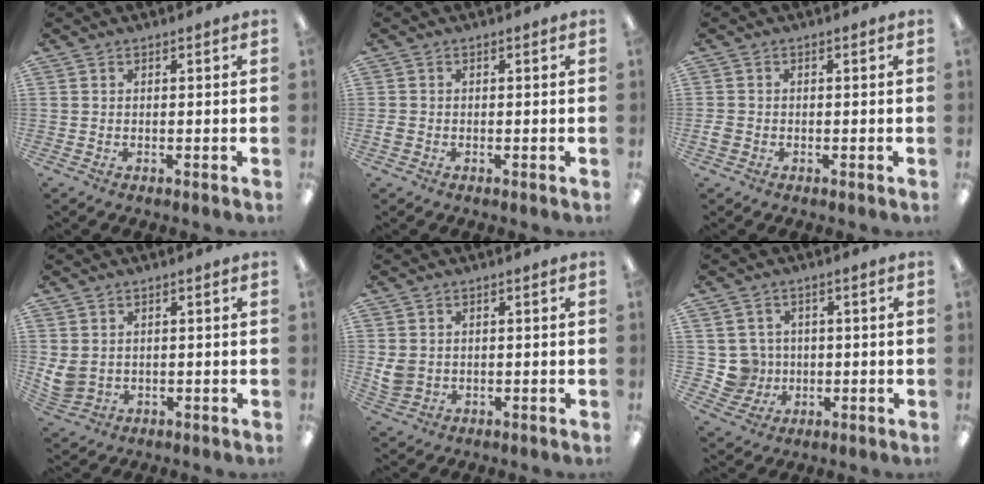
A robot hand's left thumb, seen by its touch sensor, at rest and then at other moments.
{"total": 1.4, "force": [-0.4, 1.2, 0.7], "torque": [-0.011, 0.003, -0.007]}
{"total": 2.0, "force": [-0.5, 1.7, 0.9], "torque": [-0.014, 0.004, -0.010]}
{"total": 4.4, "force": [1.4, 3.6, 2.1], "torque": [-0.057, -0.005, 0.028]}
{"total": 3.9, "force": [0.8, 3.4, 1.7], "torque": [-0.025, 0.004, 0.018]}
{"total": 6.3, "force": [0.8, 6.2, 0.5], "torque": [-0.024, 0.004, 0.020]}